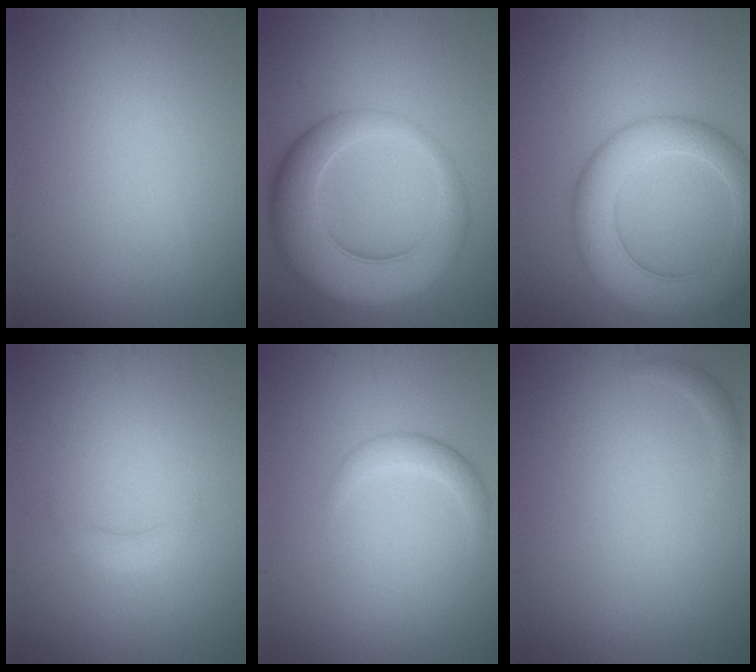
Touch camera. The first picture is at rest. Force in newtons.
{"total": 8.3, "press": 8.3, "slide": 0.2}
{"total": 7.4, "press": 7.4, "slide": 0.1}
{"total": 1.2, "press": 1.2, "slide": 0.1}
{"total": 1.6, "press": 1.6, "slide": 0.1}
{"total": 0.7, "press": 0.7, "slide": 0.1}